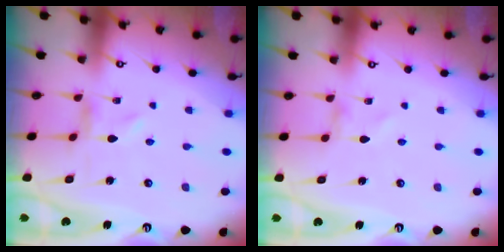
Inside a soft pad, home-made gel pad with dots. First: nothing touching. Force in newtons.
{"total": 0.8, "press": 0.8, "slide": 0.1}